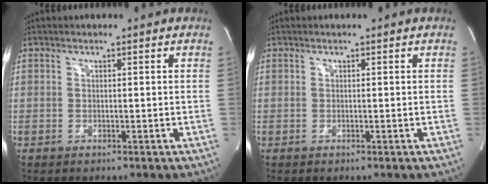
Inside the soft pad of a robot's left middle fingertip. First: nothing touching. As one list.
[{"total": 0.0}]